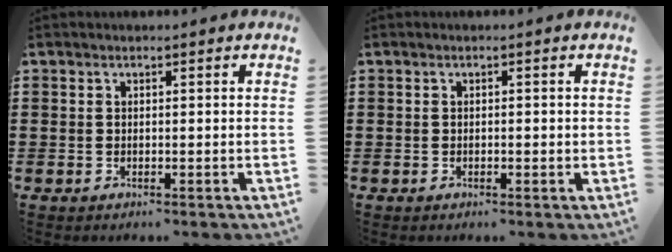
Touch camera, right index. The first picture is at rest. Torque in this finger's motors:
{"motor_torque": [-0.64, 0.62, -0.01, -0.01]}